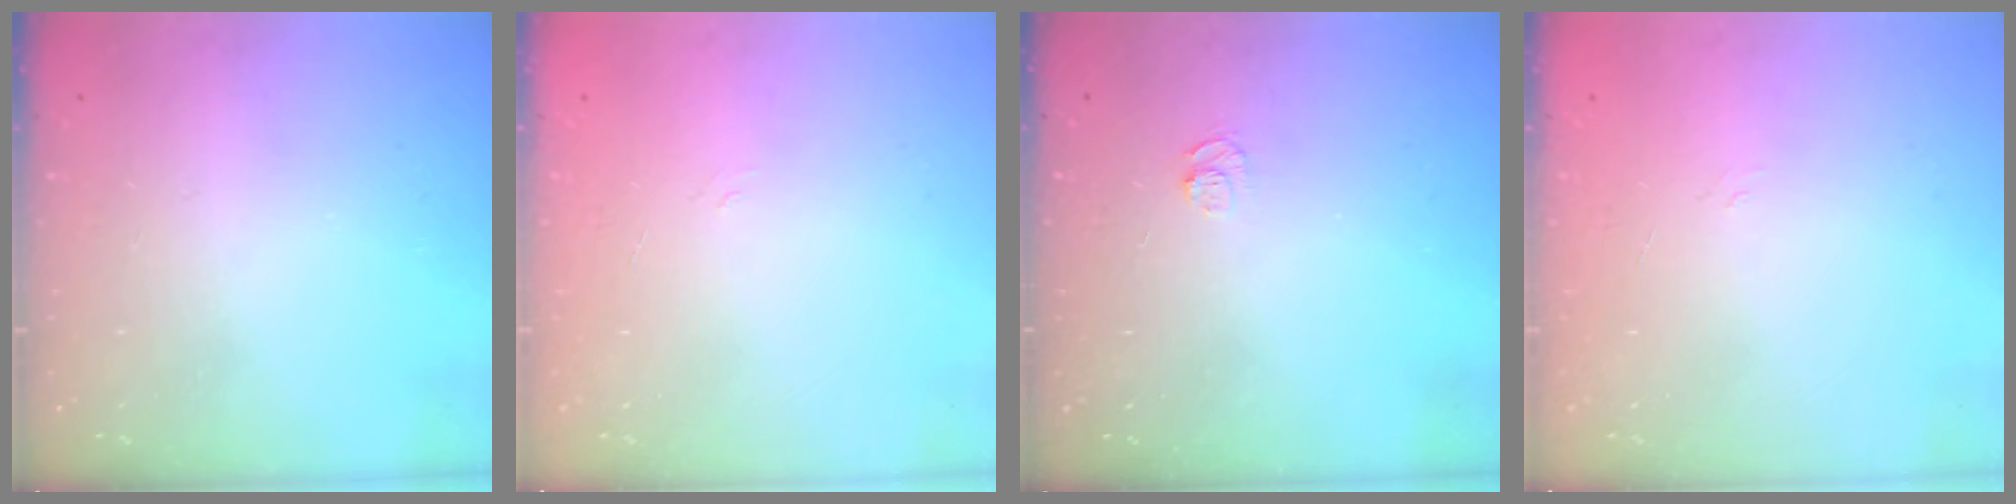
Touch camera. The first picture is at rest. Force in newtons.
{"total": 2.2, "press": 2.0, "slide": 1.1}
{"total": 4.9, "press": 4.9, "slide": 0.6}
{"total": 2.2, "press": 2.0, "slide": 1.1}